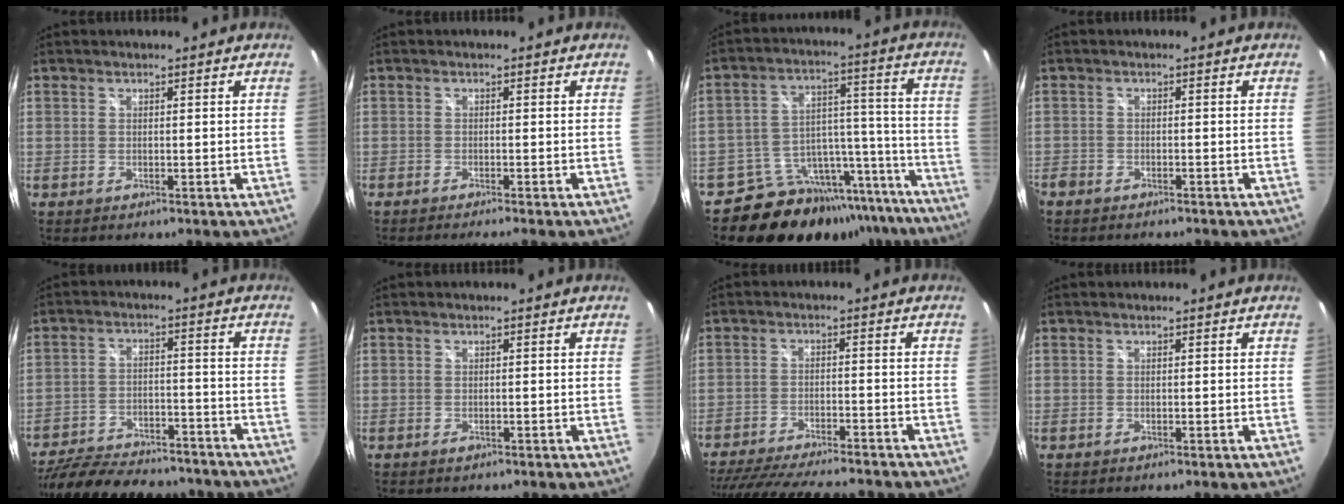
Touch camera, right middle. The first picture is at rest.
{"total": 3.1, "force": [-2.8, -0.5, 1.3], "torque": [-0.030, -0.013, -0.046]}
{"total": 21.5, "force": [-18.1, 10.1, 5.5], "torque": [-0.089, 0.067, -0.235]}
{"total": 3.8, "force": [-3.4, 1.6, 0.9], "torque": [-0.035, -0.013, -0.058]}
{"total": 23.5, "force": [-20.0, 7.4, 9.9], "torque": [-0.203, -0.008, -0.275]}
{"total": 0.6, "force": [-0.4, 0.4, 0.3], "torque": [-0.003, -0.001, -0.007]}
{"total": 18.8, "force": [-16.2, 3.8, 8.7], "torque": [-0.171, -0.023, -0.244]}
{"total": 0.0}